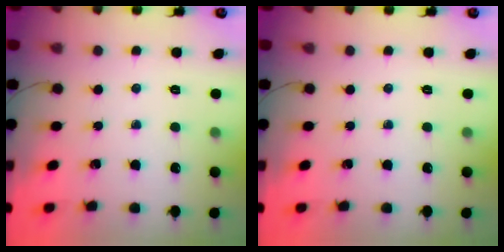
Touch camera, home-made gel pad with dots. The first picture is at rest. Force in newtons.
{"total": 0.0}